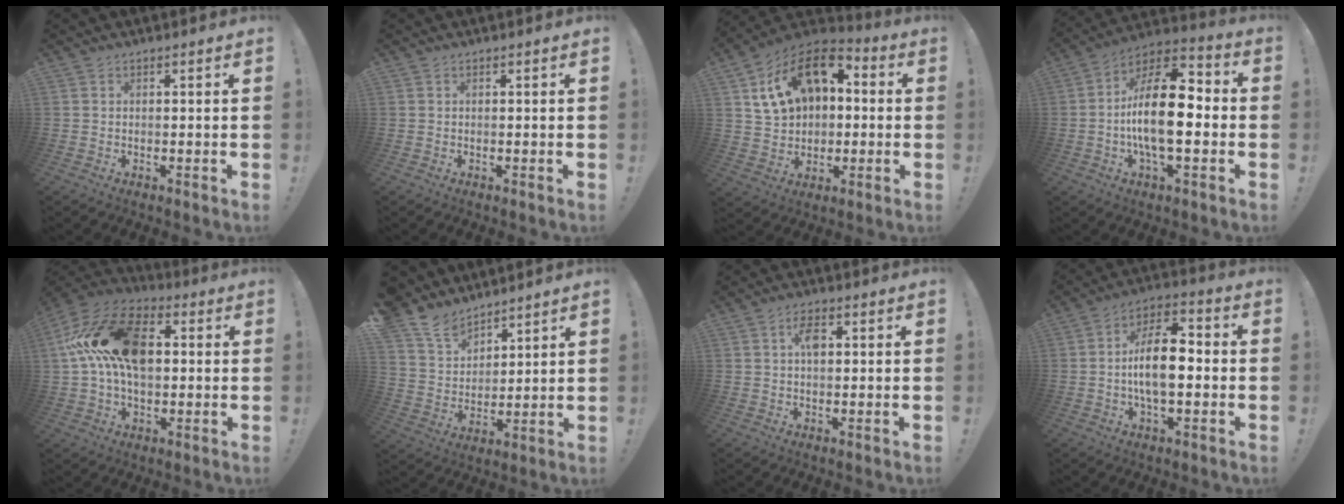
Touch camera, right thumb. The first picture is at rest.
{"total": 0.0}
{"total": 18.3, "force": [6.0, 12.6, 11.8], "torque": [-0.179, -0.011, 0.112]}
{"total": 19.2, "force": [-2.1, 8.6, 17.0], "torque": [-0.303, 0.011, -0.040]}
{"total": 20.5, "force": [3.4, 13.0, 15.5], "torque": [-0.281, 0.017, 0.065]}
{"total": 12.4, "force": [9.9, 6.6, 3.3], "torque": [-0.081, -0.067, 0.195]}
{"total": 4.5, "force": [0.9, 2.6, 3.6], "torque": [-0.062, 0.007, 0.012]}
{"total": 13.4, "force": [-2.0, 6.7, 11.4], "torque": [-0.208, 0.011, -0.042]}